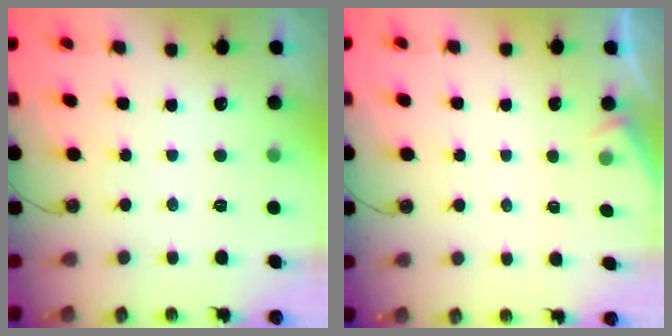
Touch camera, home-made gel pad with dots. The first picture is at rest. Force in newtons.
{"total": 2.9, "press": 2.8, "slide": 0.5}